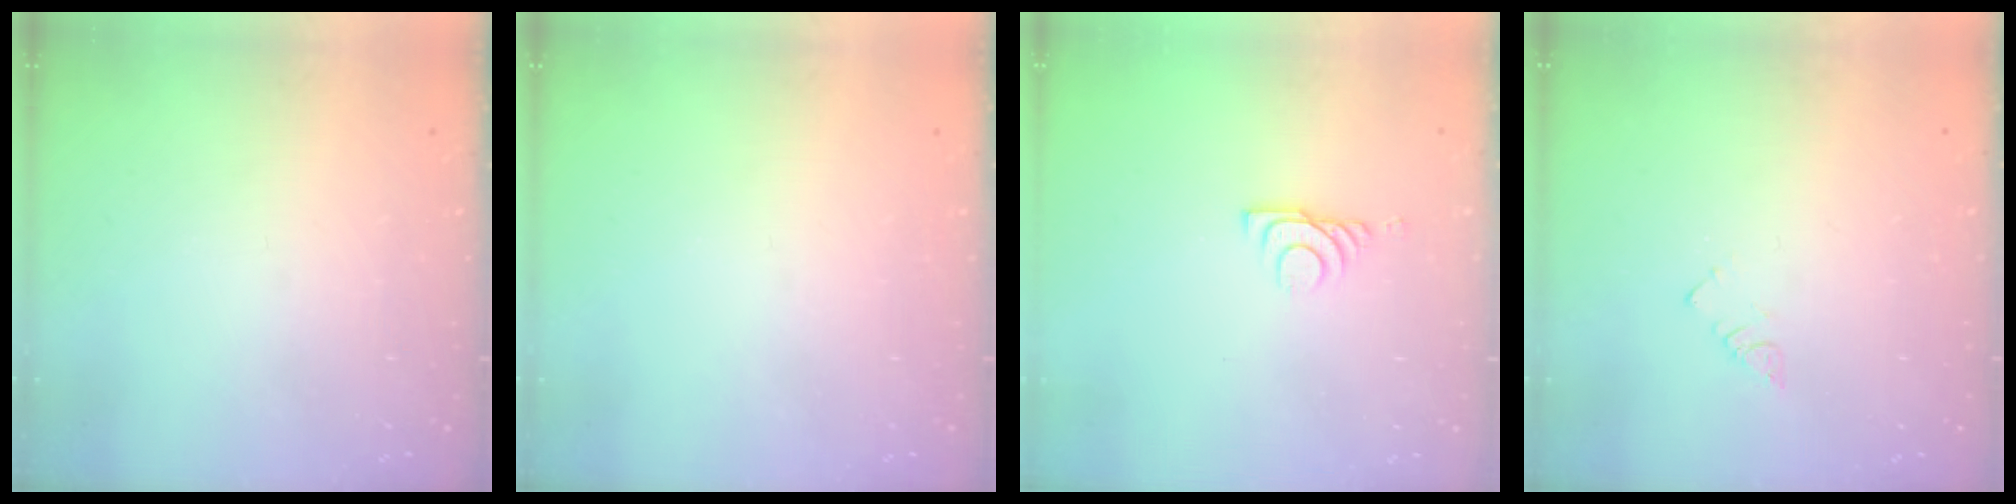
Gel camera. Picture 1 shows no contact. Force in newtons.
{"total": 0.0}
{"total": 6.9, "press": 6.9, "slide": 0.8}
{"total": 2.3, "press": 2.3, "slide": 0.4}